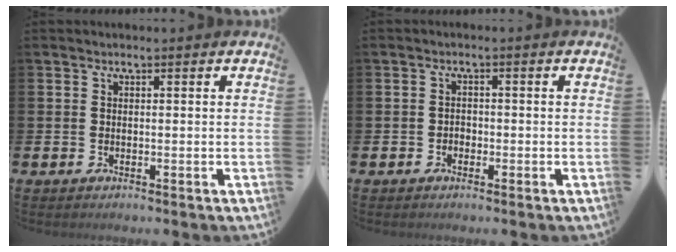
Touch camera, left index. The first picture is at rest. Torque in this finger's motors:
{"motor_torque": [-0.11, -0.07, -0.01, -0.01]}